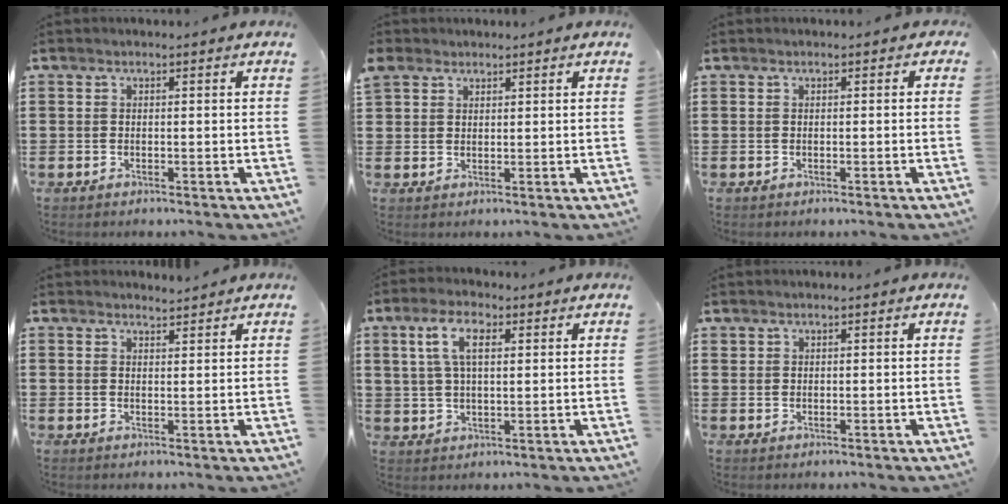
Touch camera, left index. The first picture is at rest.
{"total": 2.5, "force": [1.7, 1.7, 0.1], "torque": [-0.011, 0.009, 0.034]}
{"total": 0.5, "force": [-0.2, 0.4, 0.0], "torque": [-0.002, 0.002, -0.005]}
{"total": 1.8, "force": [1.8, 0.1, 0.1], "torque": [-0.006, 0.001, 0.036]}
{"total": 6.4, "force": [2.6, 2.8, 5.1], "torque": [-0.111, 0.012, 0.044]}
{"total": 0.7, "force": [0.5, 0.4, 0.0], "torque": [-0.003, 0.003, 0.010]}